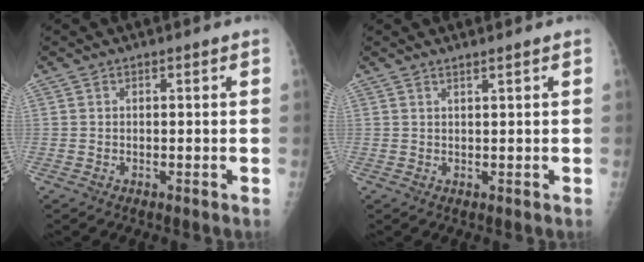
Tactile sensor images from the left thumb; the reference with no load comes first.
{"total": 1.0, "force": [0.8, -0.5, 0.3], "torque": [-0.011, -0.007, 0.019]}